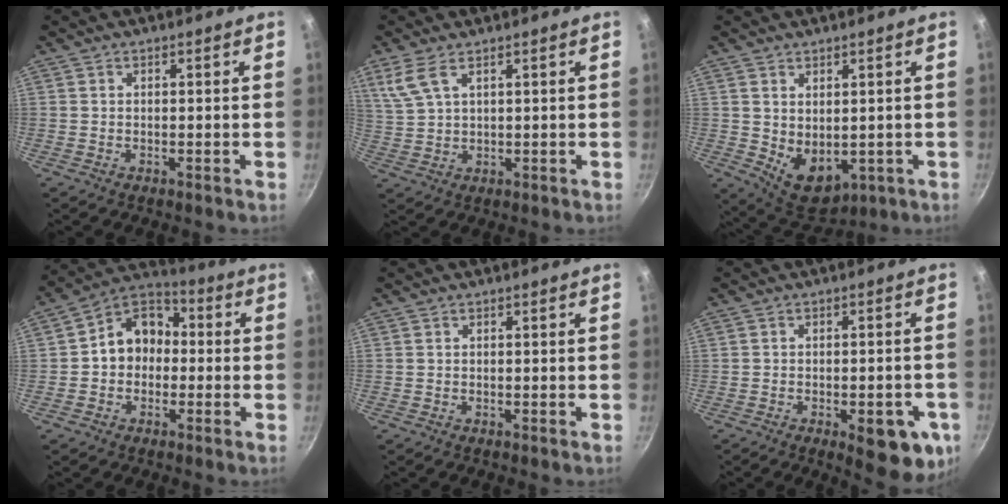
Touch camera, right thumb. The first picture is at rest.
{"total": 5.5, "force": [3.2, 2.4, 3.9], "torque": [-0.084, -0.010, 0.074]}
{"total": 8.2, "force": [0.4, 5.5, 6.1], "torque": [-0.071, -0.021, 0.028]}
{"total": 10.6, "force": [-0.5, 8.5, 6.2], "torque": [-0.050, 0.037, -0.030]}
{"total": 0.0}
{"total": 11.5, "force": [-4.2, 4.5, 9.7], "torque": [-0.081, 0.010, -0.048]}